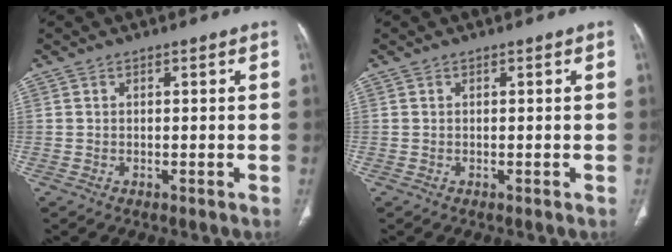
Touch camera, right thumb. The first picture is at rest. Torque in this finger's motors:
{"motor_torque": [0.81, 0.64, -0.15, -0.13, -0.03]}